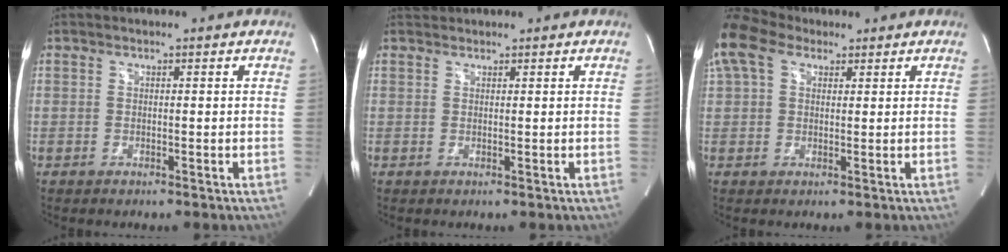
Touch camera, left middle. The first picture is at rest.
{"total": 1.3, "force": [1.3, 0.2, -0.2], "torque": [-0.007, 0.011, 0.028]}
{"total": 8.6, "force": [5.2, 5.1, 4.6], "torque": [-0.140, 0.051, 0.112]}